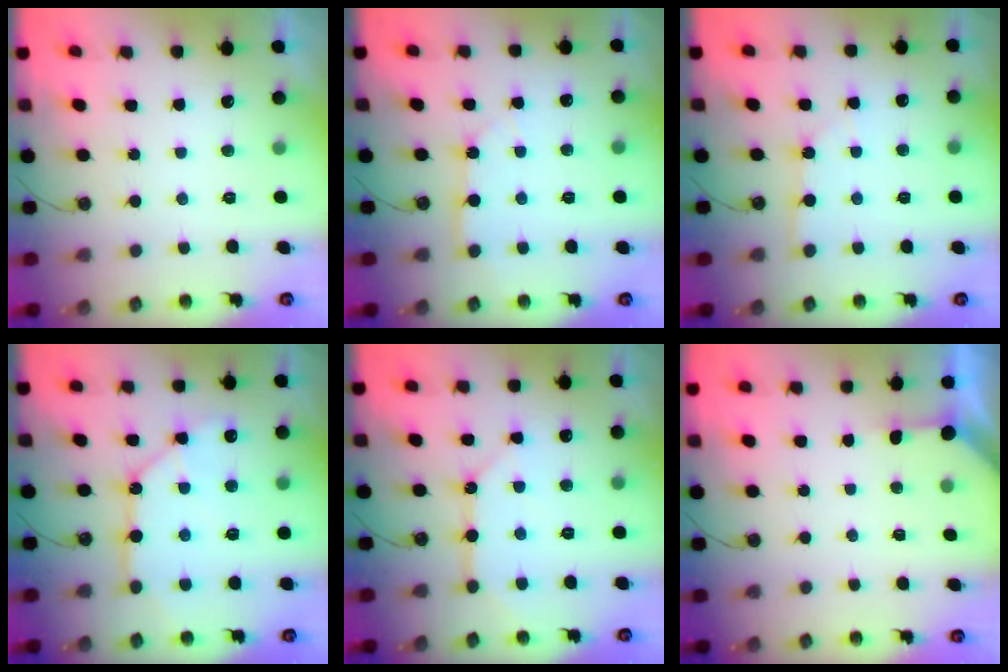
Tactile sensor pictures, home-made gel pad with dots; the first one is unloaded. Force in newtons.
{"total": 3.9, "press": 3.8, "slide": 0.6}
{"total": 2.2, "press": 2.2, "slide": 0.3}
{"total": 10.2, "press": 10.1, "slide": 1.4}
{"total": 9.3, "press": 9.3, "slide": 0.7}
{"total": 2.3, "press": 2.3, "slide": 0.3}